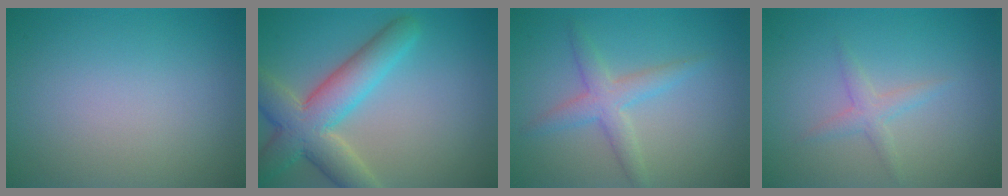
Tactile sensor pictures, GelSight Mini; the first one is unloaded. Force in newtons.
{"total": 7.3, "press": 7.3, "slide": 0.3}
{"total": 2.9, "press": 2.9, "slide": 0.0}
{"total": 1.6, "press": 1.6, "slide": 0.0}